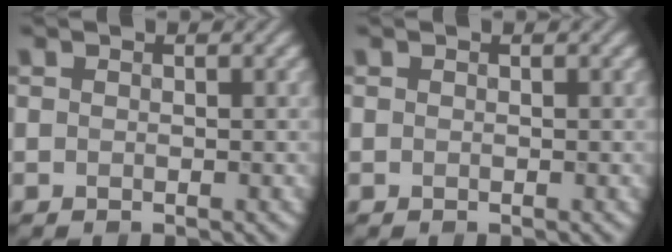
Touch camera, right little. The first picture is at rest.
{"total": 0.0}